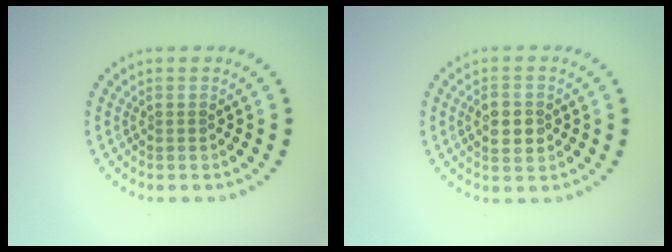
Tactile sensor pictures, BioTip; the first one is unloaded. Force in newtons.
{"total": 2.4, "press": 2.4, "slide": 0.1}